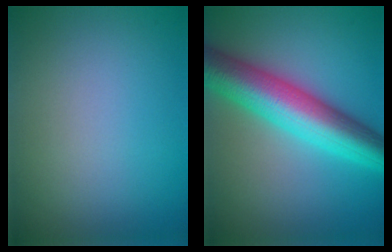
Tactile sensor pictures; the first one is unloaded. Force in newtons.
{"total": 9.6, "press": 9.6, "slide": 0.2}